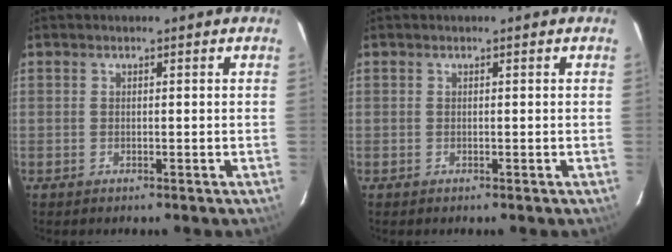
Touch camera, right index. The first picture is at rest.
{"total": 0.0}